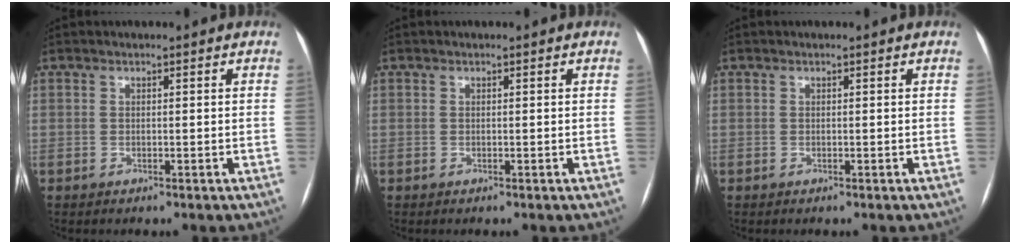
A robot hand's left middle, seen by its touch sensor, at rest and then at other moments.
{"total": 0.0}
{"total": 0.0}